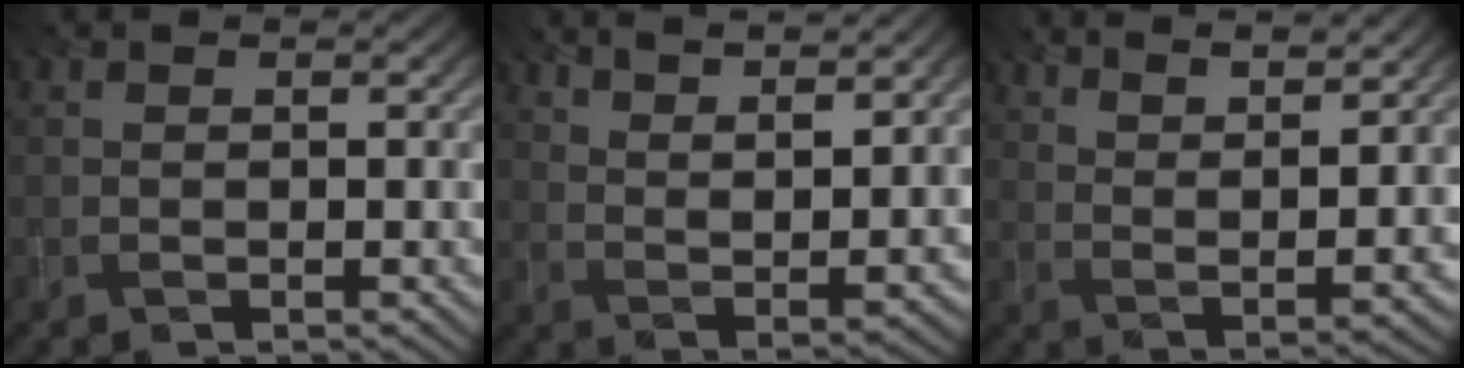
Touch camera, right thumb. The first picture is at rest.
{"total": 10.3, "force": [7.4, 2.0, 6.8], "torque": [-0.110, 0.005, 0.103]}
{"total": 9.9, "force": [7.4, 1.7, 6.3], "torque": [-0.097, -0.004, 0.104]}